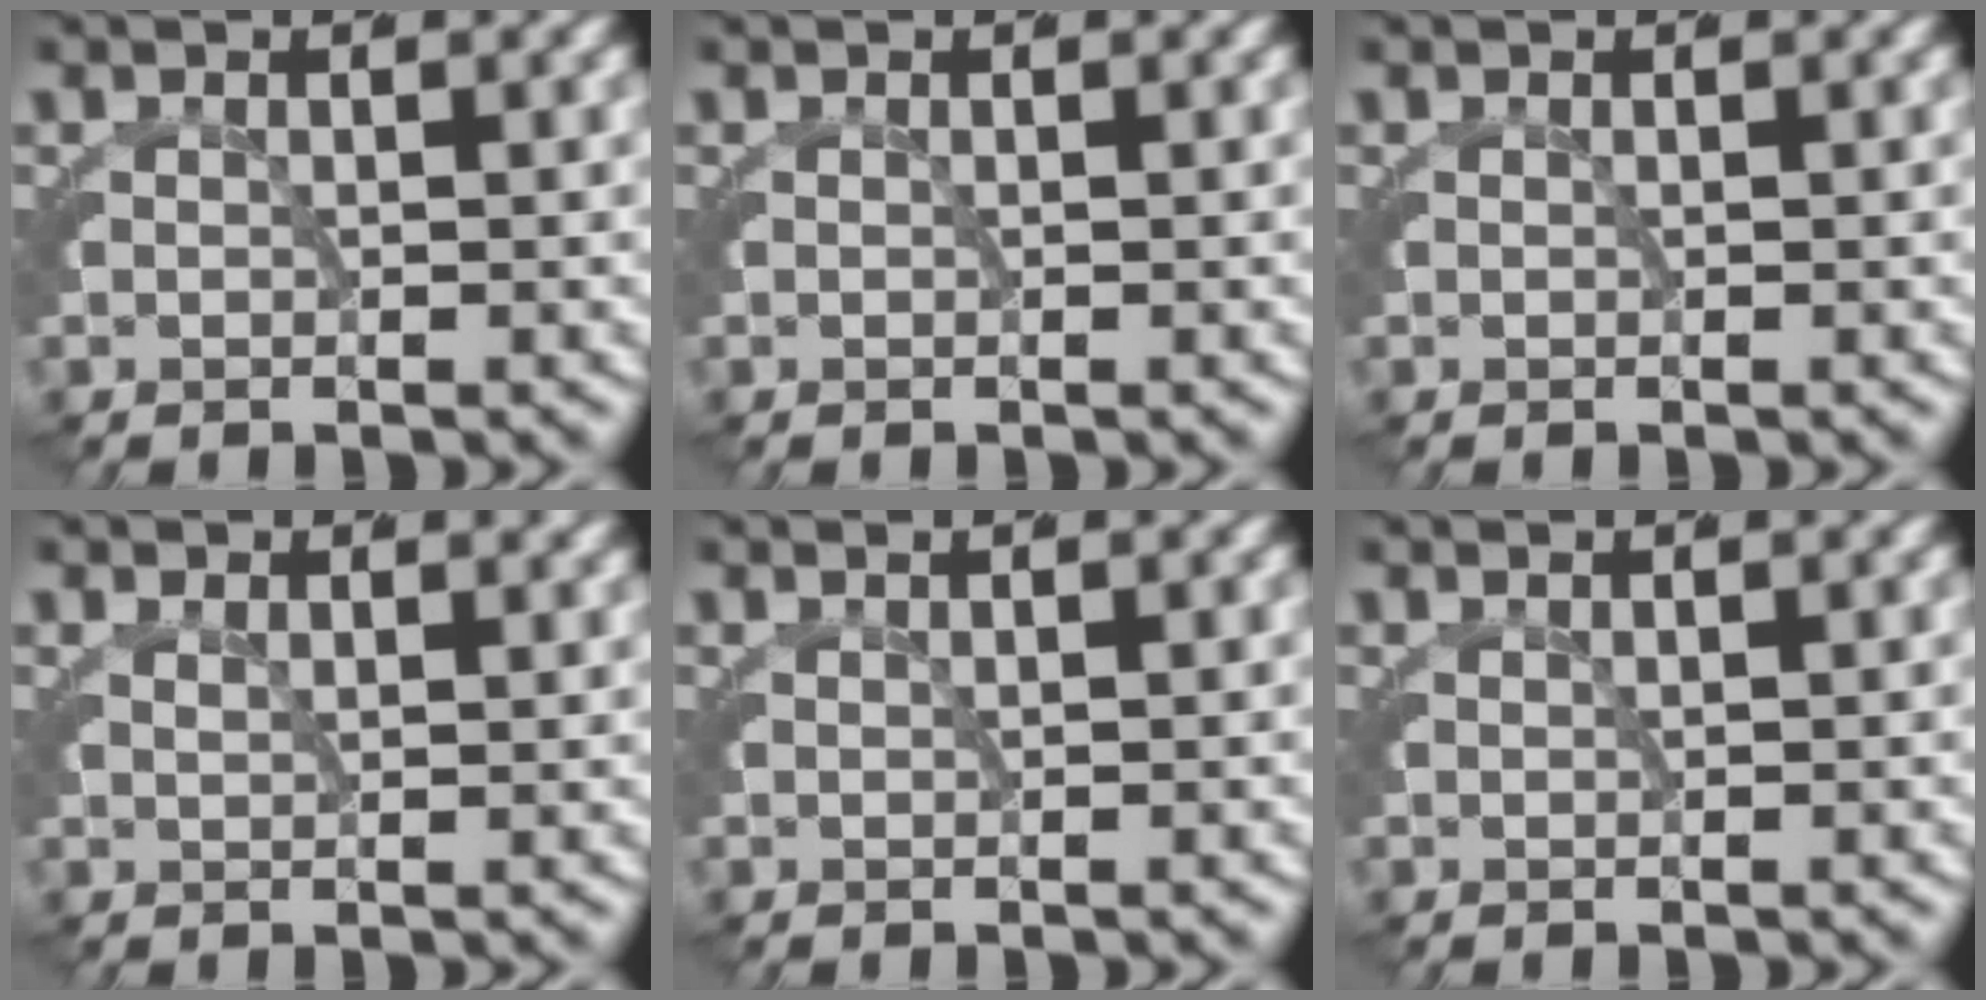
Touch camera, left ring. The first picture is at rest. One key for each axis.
{"total": 0.0}
{"total": 0.0}
{"total": 1.6, "fx": 1.5, "fy": -0.6, "fz": 0.3, "tx": 0.004, "ty": 0.002, "tz": 0.025}
{"total": 1.2, "fx": 0.9, "fy": -0.5, "fz": 0.6, "tx": 0.003, "ty": 0.012, "tz": 0.013}
{"total": 1.1, "fx": 0.8, "fy": -0.6, "fz": 0.5, "tx": 0.003, "ty": 0.012, "tz": 0.012}